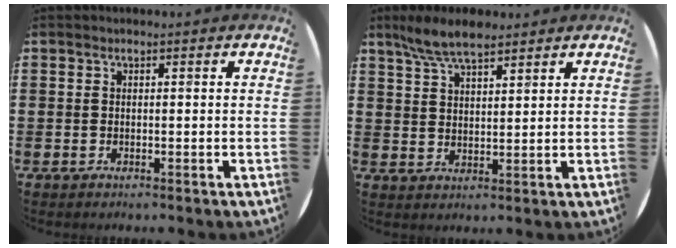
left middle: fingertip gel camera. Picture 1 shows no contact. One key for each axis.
{"total": 6.1, "fx": 5.2, "fy": 1.5, "fz": 2.9, "tx": -0.070, "ty": -0.005, "tz": 0.095}